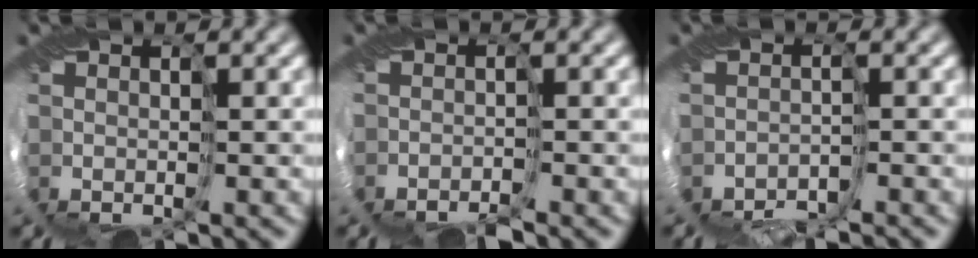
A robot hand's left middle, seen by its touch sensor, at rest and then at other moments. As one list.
[{"total": 2.3, "force": [-2.3, -0.1, 0.1], "torque": [0.012, -0.001, -0.045]}, {"total": 3.1, "force": [-3.1, -0.1, -0.2], "torque": [0.007, -0.006, -0.058]}]